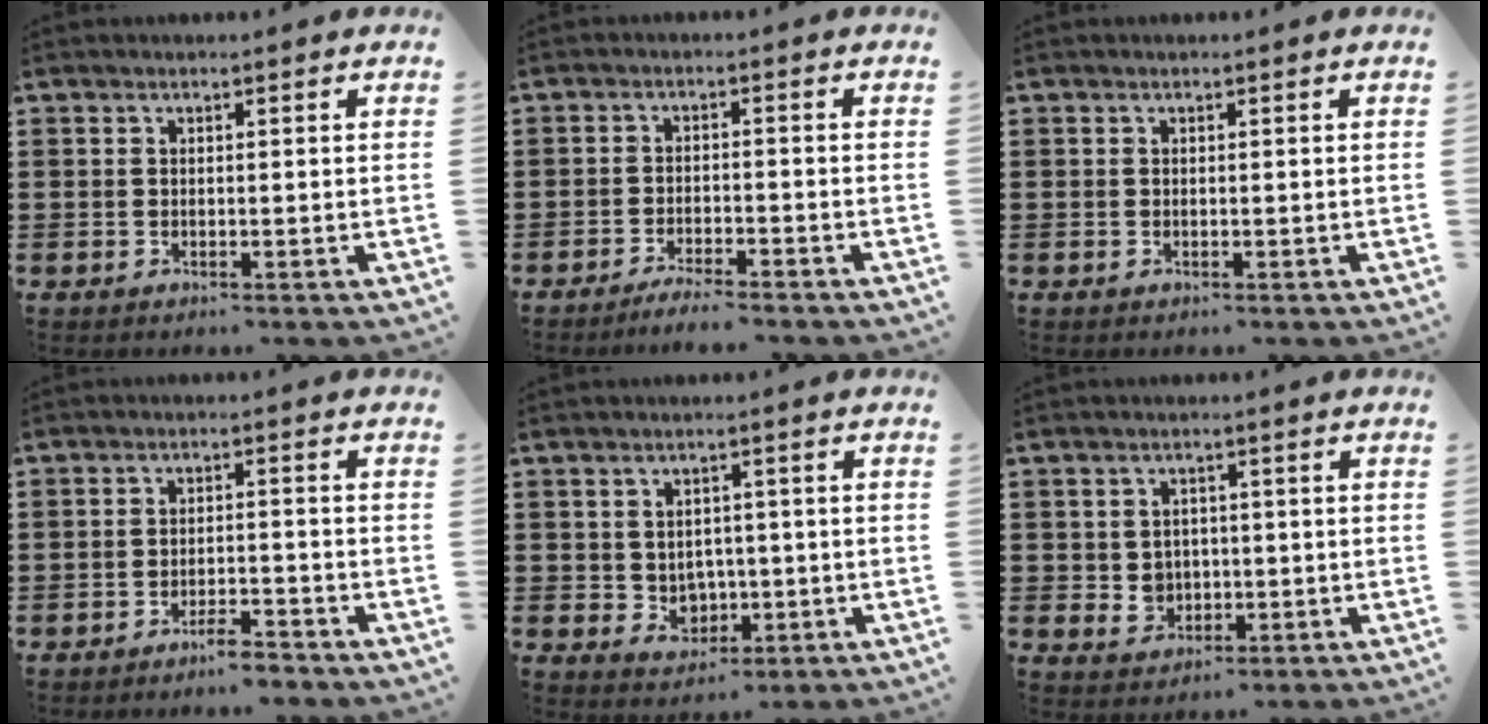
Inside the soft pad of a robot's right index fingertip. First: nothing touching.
{"total": 2.8, "force": [-2.7, -0.3, 0.6], "torque": [-0.012, 0.001, -0.053]}
{"total": 0.0}
{"total": 3.1, "force": [-2.8, 0.4, 1.2], "torque": [-0.021, 0.004, -0.054]}
{"total": 3.1, "force": [0.8, 2.8, 0.9], "torque": [-0.023, 0.001, 0.011]}
{"total": 3.1, "force": [-0.1, 2.9, 1.1], "torque": [-0.025, 0.005, -0.006]}